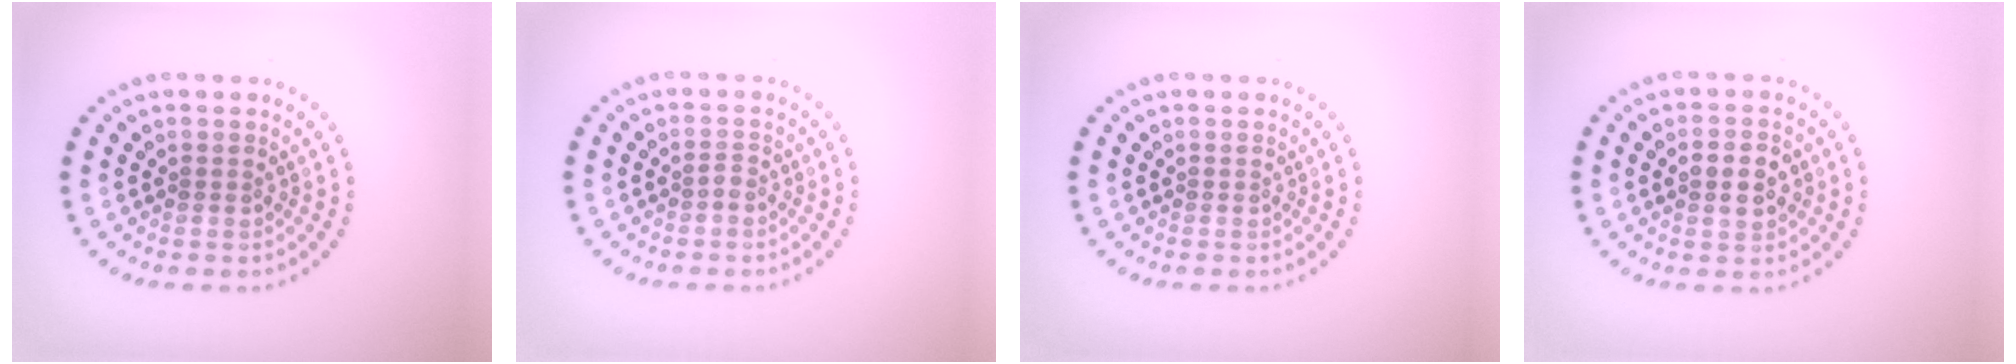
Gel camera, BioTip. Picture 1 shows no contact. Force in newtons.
{"total": 0.7, "press": 0.6, "slide": 0.3}
{"total": 0.0}
{"total": 2.9, "press": 2.9, "slide": 0.1}